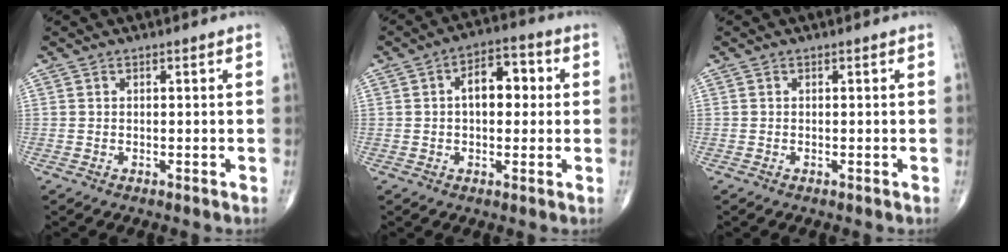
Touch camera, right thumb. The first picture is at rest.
{"total": 8.4, "force": [1.1, 5.0, 6.7], "torque": [-0.078, 0.022, 0.010]}
{"total": 0.0}